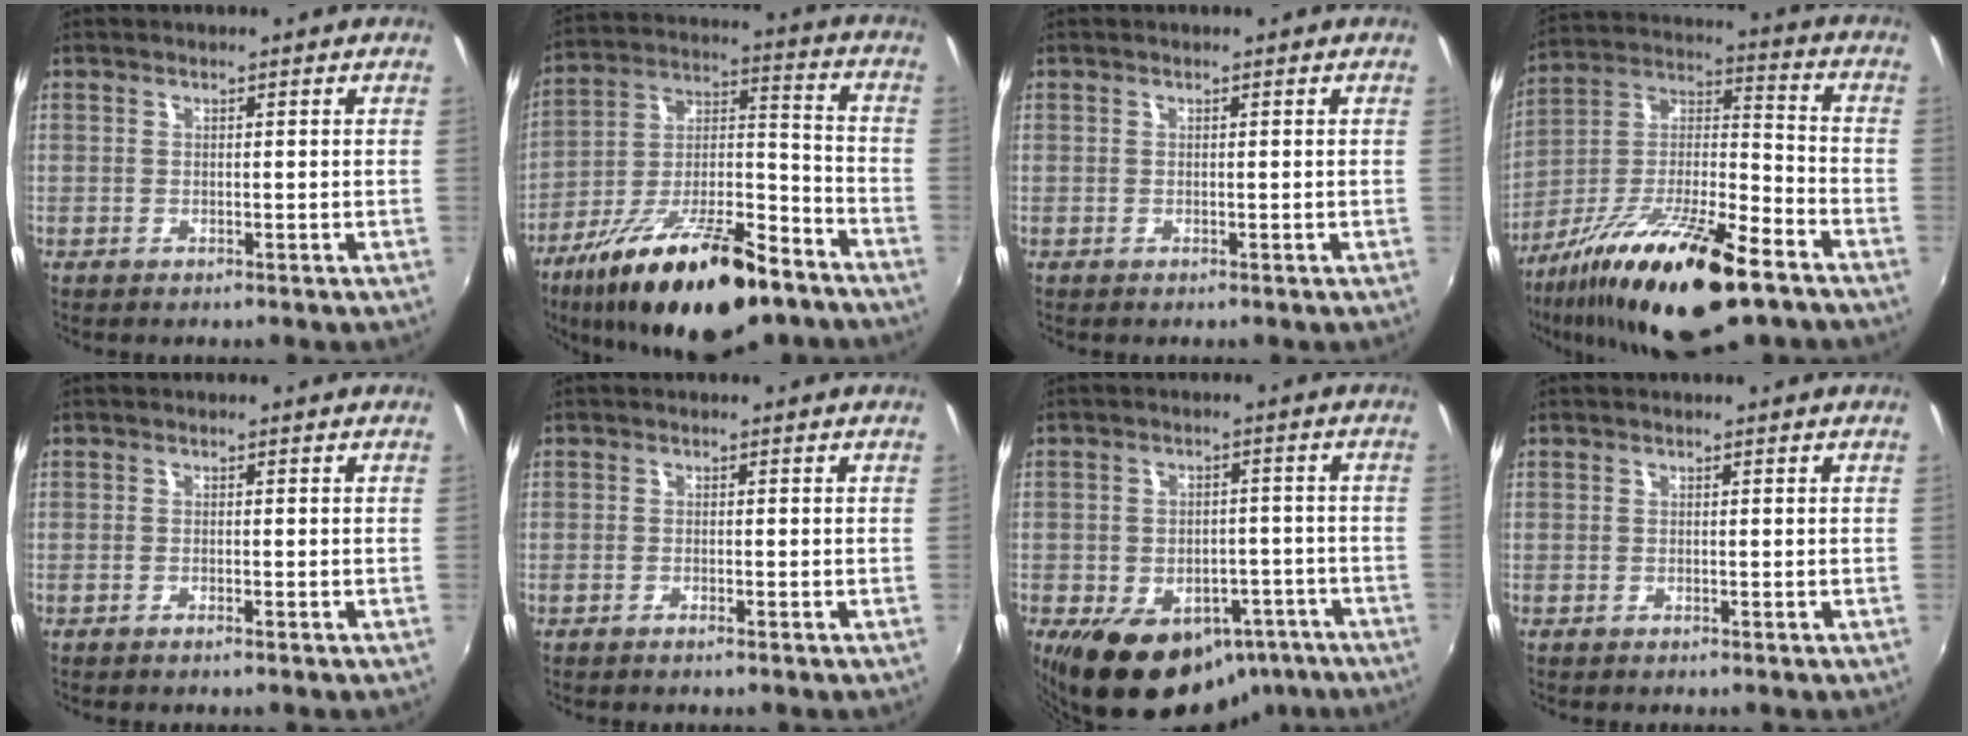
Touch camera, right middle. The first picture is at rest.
{"total": 24.4, "force": [-16.0, 8.1, 16.6], "torque": [-0.288, -0.017, -0.254]}
{"total": 0.0}
{"total": 22.4, "force": [-13.8, 4.9, 16.9], "torque": [-0.301, -0.023, -0.249]}
{"total": 0.8, "force": [-0.6, 0.0, 0.5], "torque": [-0.009, -0.003, -0.012]}
{"total": 1.1, "force": [-0.8, 0.0, 0.7], "torque": [-0.015, -0.003, -0.016]}
{"total": 18.1, "force": [-10.6, 11.5, 9.1], "torque": [-0.183, 0.001, -0.130]}
{"total": 0.0}